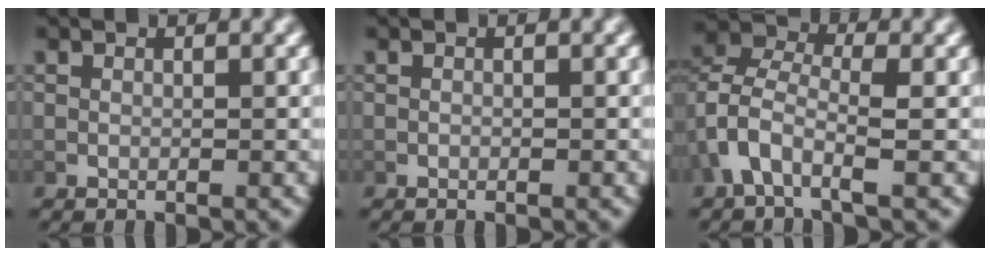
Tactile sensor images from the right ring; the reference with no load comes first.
{"total": 0.0}
{"total": 3.6, "force": [-0.1, 2.2, 2.9], "torque": [-0.075, -0.008, -0.003]}